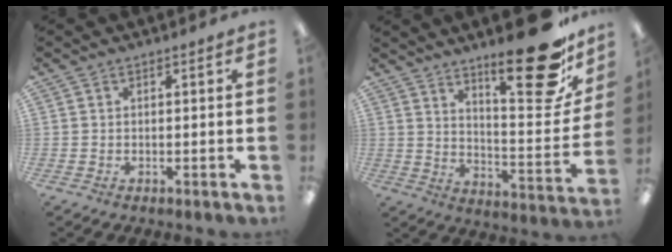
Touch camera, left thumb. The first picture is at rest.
{"total": 22.4, "force": [15.8, 6.8, 14.3], "torque": [-0.180, -0.120, 0.252]}